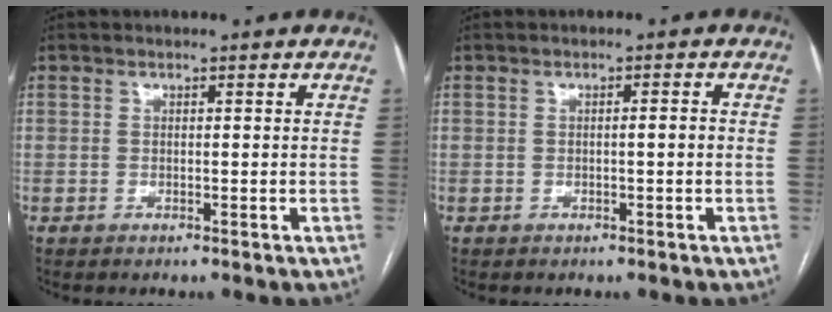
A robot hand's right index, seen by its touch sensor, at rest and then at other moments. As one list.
[{"total": 1.2, "force": [-0.2, 0.1, 1.2], "torque": [-0.020, 0.001, -0.002]}]